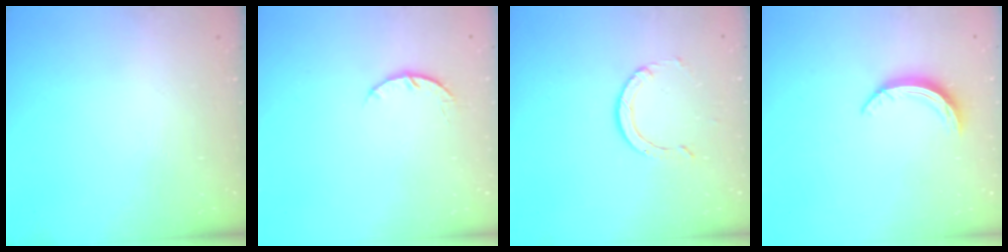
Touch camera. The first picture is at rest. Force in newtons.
{"total": 4.0, "press": 4.0, "slide": 0.5}
{"total": 3.3, "press": 3.3, "slide": 0.3}
{"total": 6.3, "press": 6.3, "slide": 0.6}